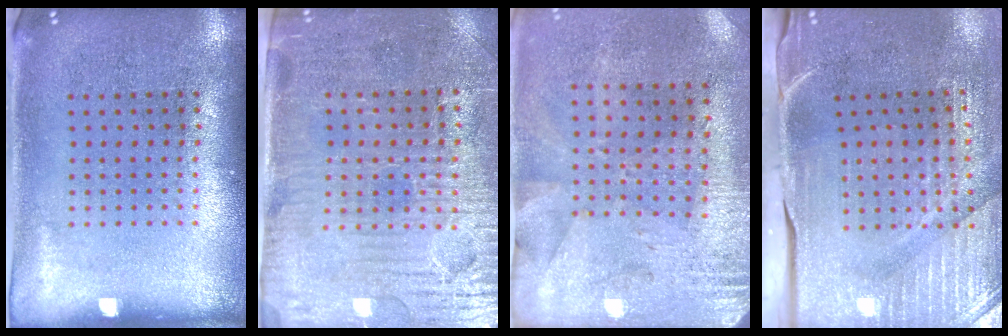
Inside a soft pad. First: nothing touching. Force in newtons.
{"total": 3.7, "press": 3.4, "slide": 1.3}
{"total": 2.8, "press": 2.2, "slide": 1.6}
{"total": 4.5, "press": 3.9, "slide": 2.3}